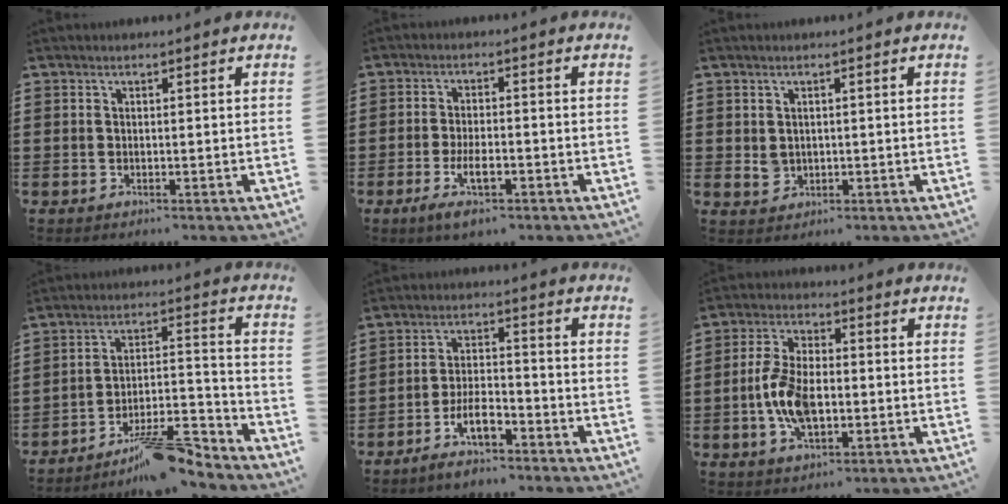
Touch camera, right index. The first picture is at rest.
{"total": 5.3, "force": [-2.4, 1.8, 4.4], "torque": [-0.091, -0.002, -0.047]}
{"total": 1.9, "force": [0.2, 1.7, 0.8], "torque": [-0.020, 0.007, 0.003]}
{"total": 11.3, "force": [-9.4, 2.5, 5.8], "torque": [-0.069, 0.045, -0.168]}
{"total": 6.2, "force": [-4.1, 2.2, 4.1], "torque": [-0.086, 0.006, -0.079]}
{"total": 8.6, "force": [-1.5, 4.6, 7.1], "torque": [-0.172, -0.003, -0.035]}